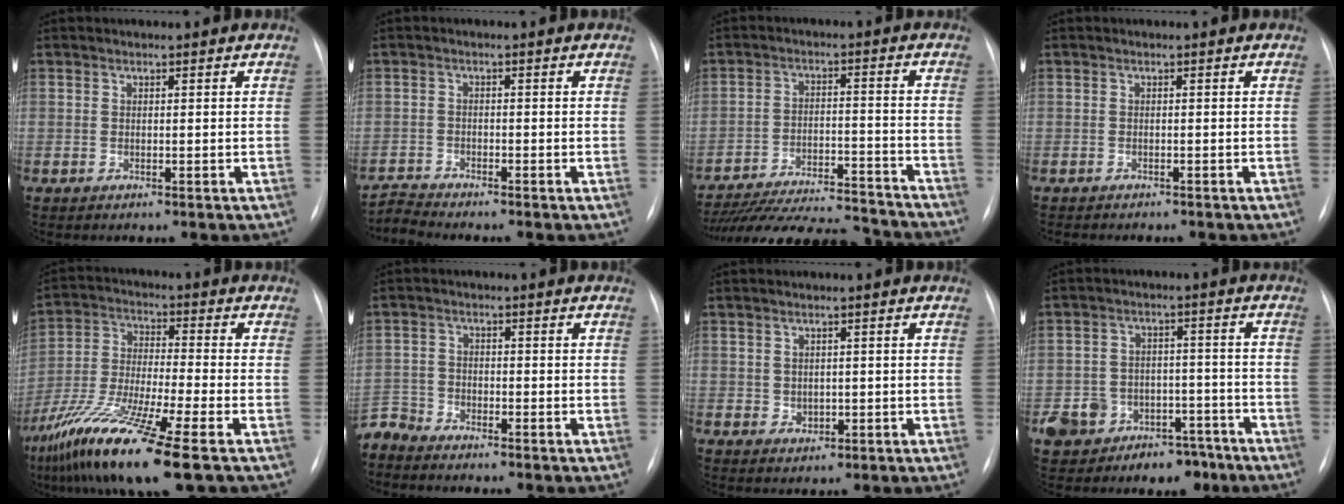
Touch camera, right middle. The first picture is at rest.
{"total": 2.9, "force": [-2.5, -1.0, -0.8], "torque": [0.013, -0.020, -0.050]}
{"total": 23.1, "force": [-21.4, 3.3, 8.0], "torque": [-0.139, -0.017, -0.305]}
{"total": 4.3, "force": [-3.7, 1.1, 1.8], "torque": [-0.022, -0.007, -0.042]}
{"total": 15.1, "force": [-9.1, 0.1, 12.1], "torque": [-0.259, -0.049, -0.170]}
{"total": 4.2, "force": [-4.1, 0.6, -0.5], "torque": [0.013, -0.009, -0.082]}
{"total": 1.7, "force": [0.0, 1.5, 0.8], "torque": [-0.013, 0.000, 0.007]}
{"total": 10.0, "force": [-6.3, 7.3, 2.4], "torque": [-0.038, 0.032, -0.087]}